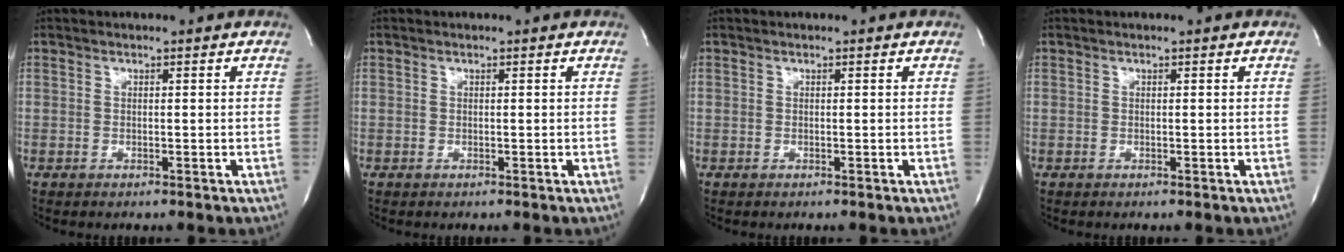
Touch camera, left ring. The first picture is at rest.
{"total": 0.0}
{"total": 0.0}
{"total": 0.0}